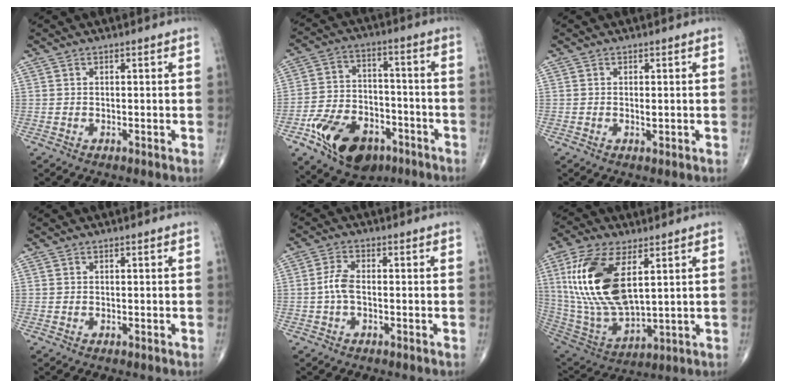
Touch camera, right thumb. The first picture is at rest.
{"total": 17.4, "force": [-8.9, 10.7, 10.5], "torque": [-0.160, 0.050, -0.142]}
{"total": 1.0, "force": [0.0, 0.4, 0.9], "torque": [-0.015, -0.003, -0.001]}
{"total": 0.0}
{"total": 3.4, "force": [-0.5, 1.6, 3.0], "torque": [-0.069, 0.007, -0.016]}
{"total": 20.8, "force": [6.1, 9.6, 17.4], "torque": [-0.356, -0.029, 0.124]}